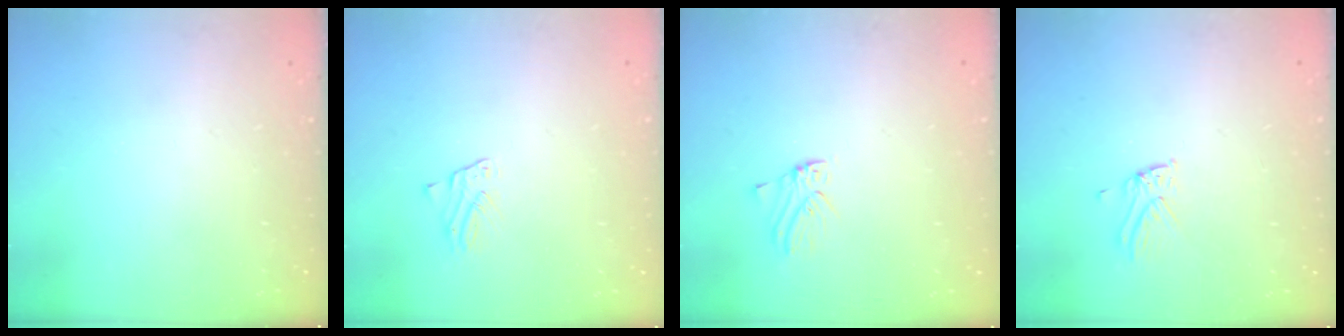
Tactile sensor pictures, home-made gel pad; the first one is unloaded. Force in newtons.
{"total": 1.6, "press": 1.6, "slide": 0.2}
{"total": 1.0, "press": 1.0, "slide": 0.2}
{"total": 4.0, "press": 4.0, "slide": 0.3}